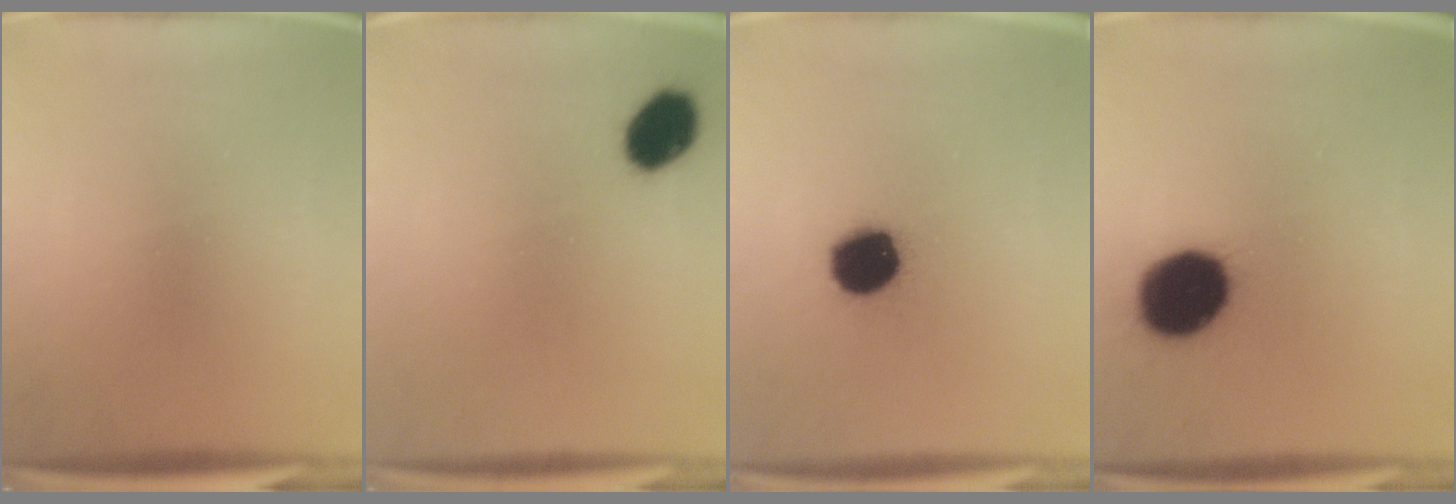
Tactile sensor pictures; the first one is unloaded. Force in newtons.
{"total": 7.5}
{"total": 13.7}
{"total": 18.6}